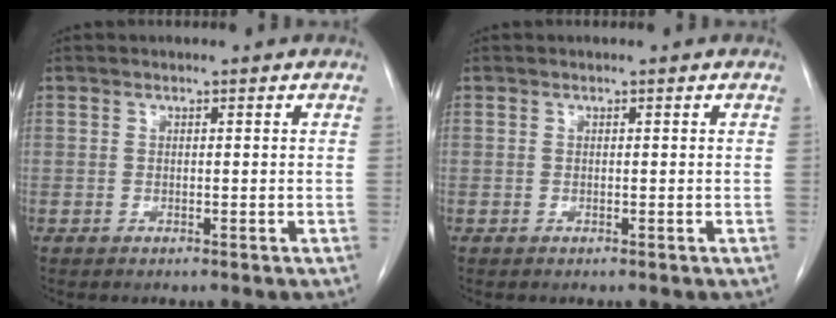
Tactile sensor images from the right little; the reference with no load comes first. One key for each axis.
{"total": 0.0}